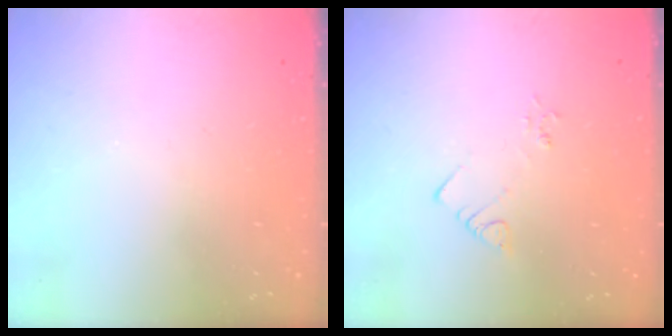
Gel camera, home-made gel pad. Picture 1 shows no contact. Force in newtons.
{"total": 2.4, "press": 2.4, "slide": 0.4}